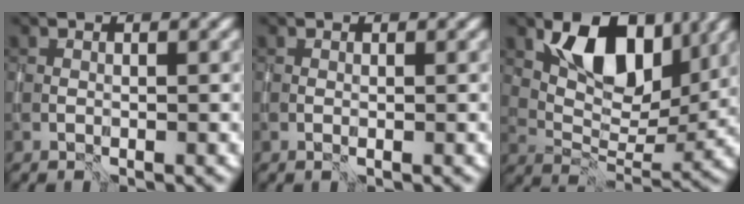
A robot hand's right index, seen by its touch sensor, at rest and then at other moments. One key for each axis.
{"total": 0.0}
{"total": 8.4, "fx": 3.6, "fy": 5.0, "fz": 5.7, "tx": -0.085, "ty": -0.012, "tz": 0.062}